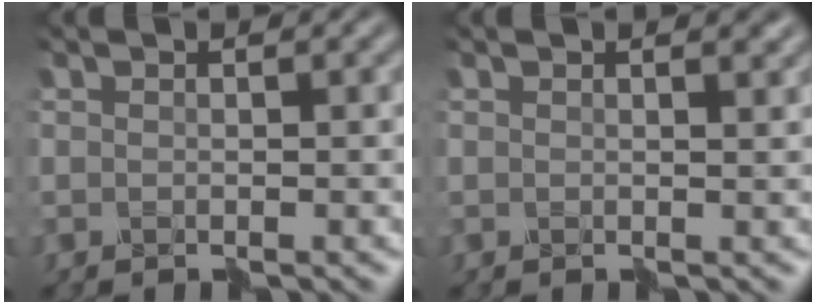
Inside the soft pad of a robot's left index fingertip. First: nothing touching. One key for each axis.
{"total": 1.6, "fx": 1.1, "fy": 0.6, "fz": 1.1, "tx": -0.003, "ty": 0.013, "tz": 0.012}